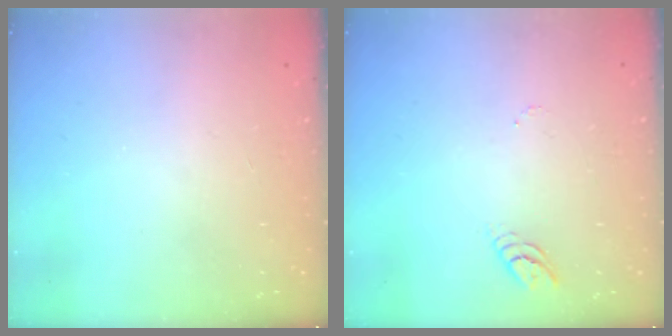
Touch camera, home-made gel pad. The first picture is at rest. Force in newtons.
{"total": 3.1, "press": 3.1, "slide": 0.4}